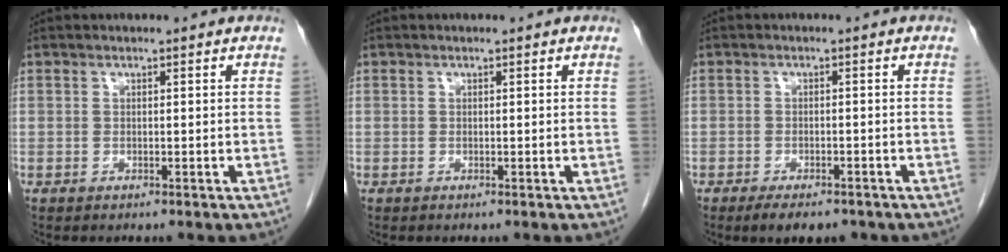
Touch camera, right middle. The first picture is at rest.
{"total": 0.0}
{"total": 5.4, "force": [-4.1, 2.1, 2.9], "torque": [-0.038, -0.005, -0.055]}